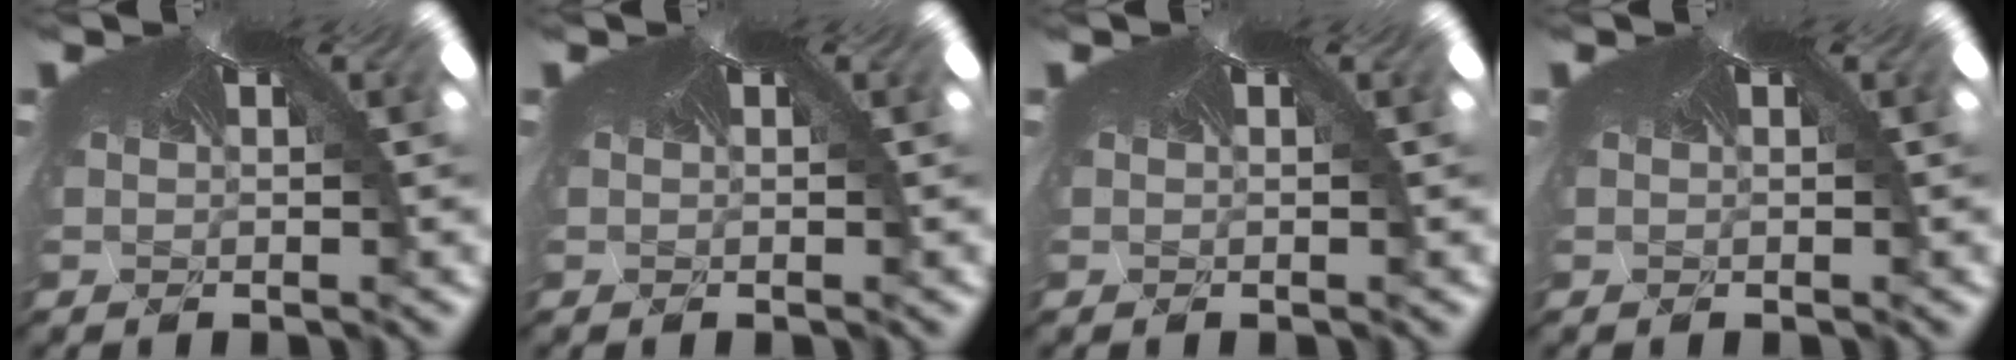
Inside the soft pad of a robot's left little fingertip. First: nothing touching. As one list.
[{"total": 0.0}, {"total": 0.0}, {"total": 0.0}]